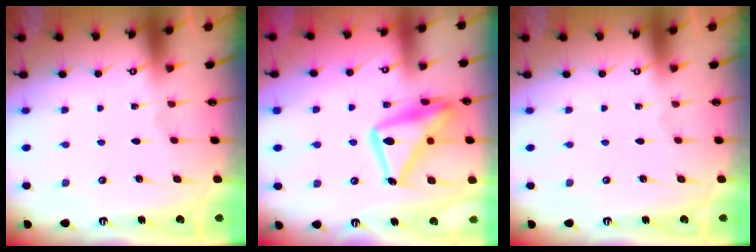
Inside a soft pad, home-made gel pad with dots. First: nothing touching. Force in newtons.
{"total": 19.3, "press": 19.2, "slide": 1.6}
{"total": 0.0}